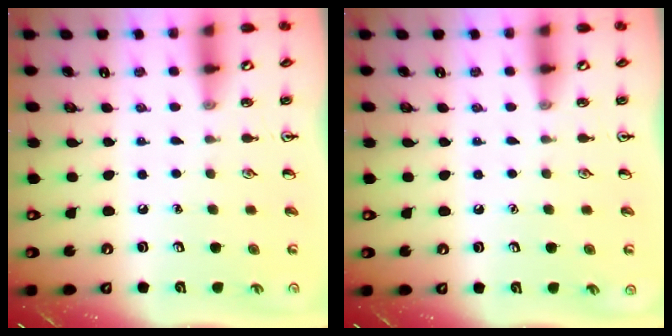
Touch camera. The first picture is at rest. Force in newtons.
{"total": 0.0}